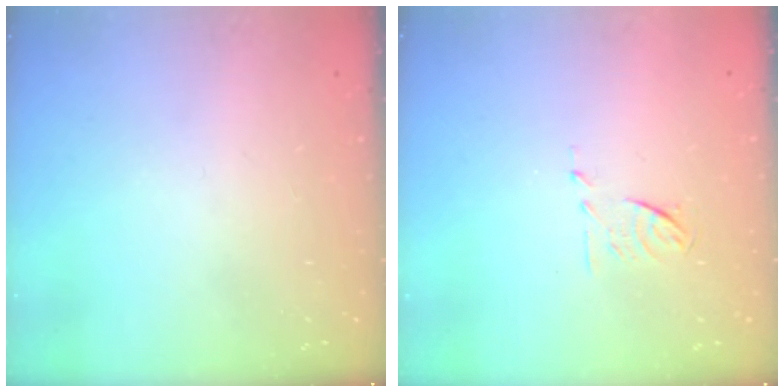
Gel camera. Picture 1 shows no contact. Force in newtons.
{"total": 5.5, "press": 5.4, "slide": 1.1}